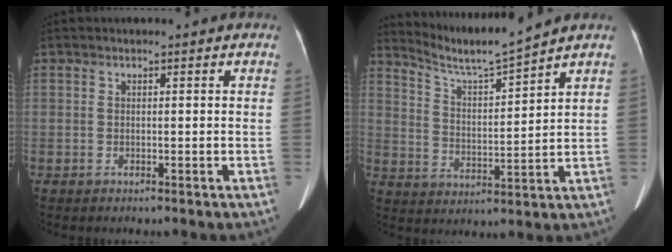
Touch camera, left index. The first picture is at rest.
{"total": 7.5, "force": [7.1, -2.1, 1.2], "torque": [-0.038, -0.014, 0.143]}